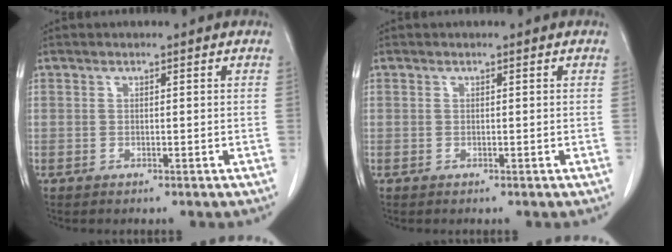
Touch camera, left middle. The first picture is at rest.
{"total": 0.0}